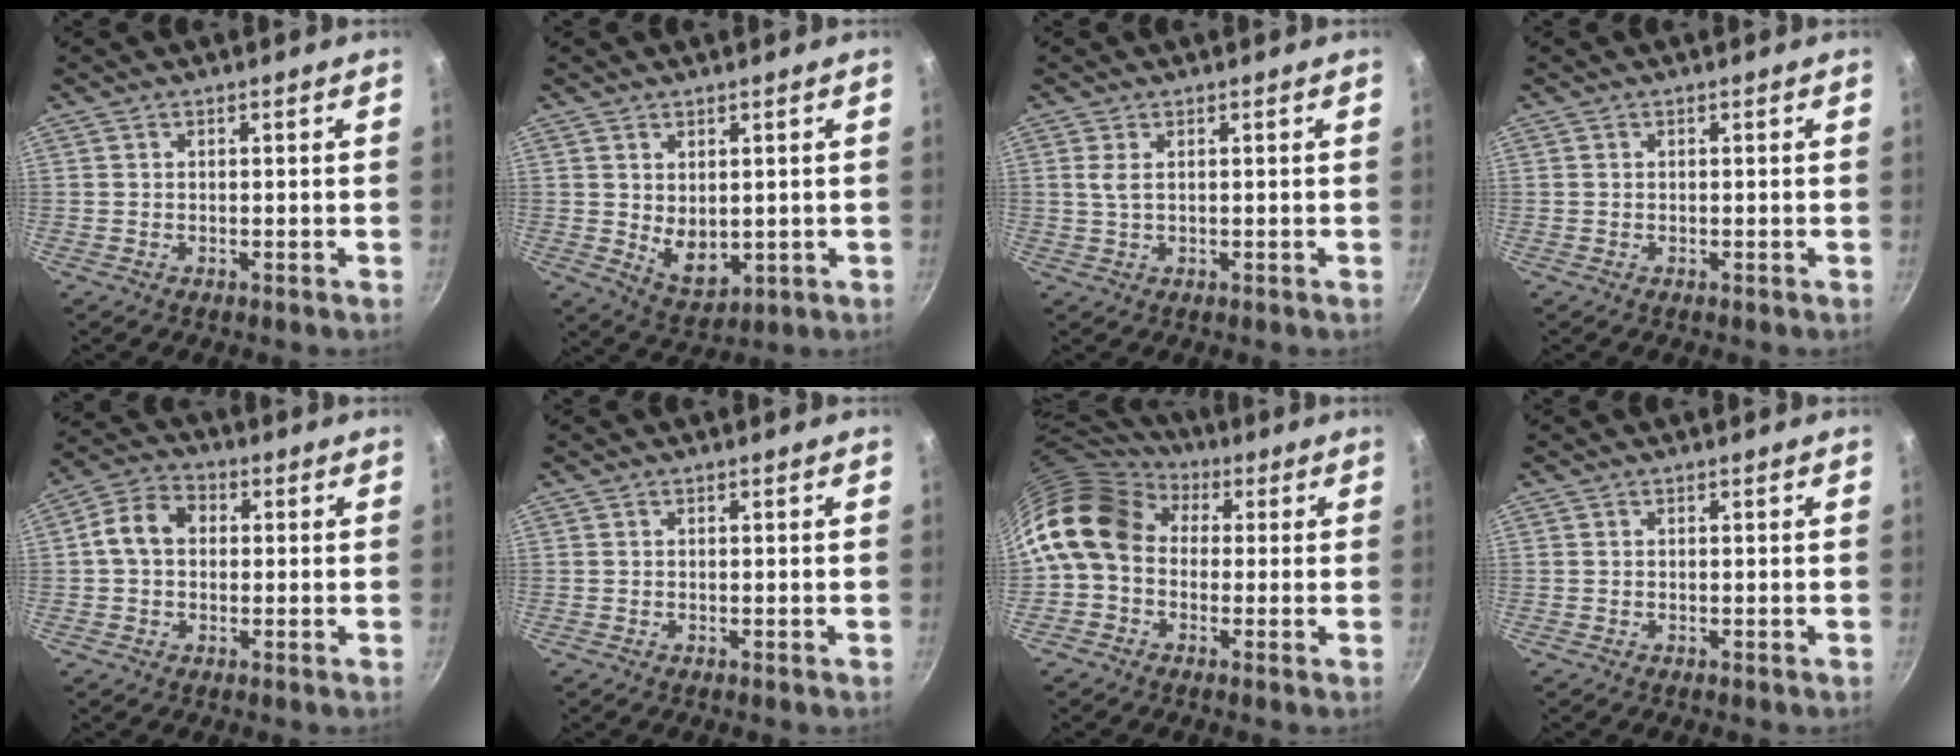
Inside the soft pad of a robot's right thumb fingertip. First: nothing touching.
{"total": 6.4, "force": [0.9, 4.2, 4.8], "torque": [-0.060, -0.022, 0.032]}
{"total": 1.9, "force": [0.6, 0.8, 1.7], "torque": [-0.035, -0.002, 0.014]}
{"total": 0.0}
{"total": 7.6, "force": [0.6, 5.9, 4.8], "torque": [-0.068, 0.019, -0.005]}
{"total": 0.0}
{"total": 13.6, "force": [1.8, 10.7, 8.2], "torque": [-0.134, 0.026, 0.010]}
{"total": 0.0}